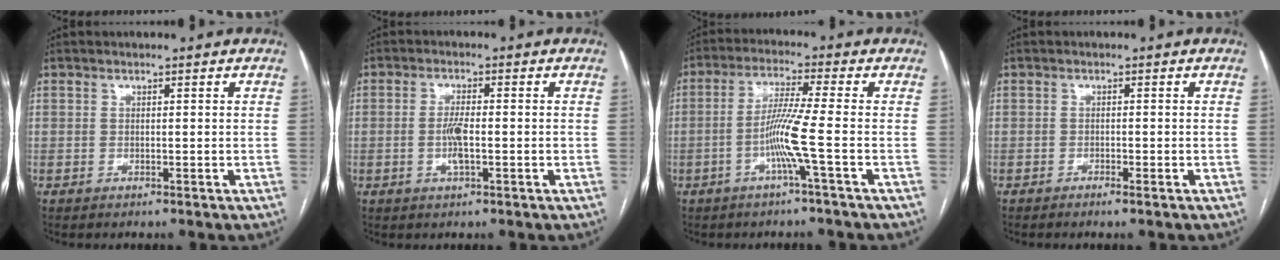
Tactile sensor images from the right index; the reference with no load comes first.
{"total": 3.6, "force": [-0.8, 0.8, 3.4], "torque": [-0.072, -0.003, -0.014]}
{"total": 6.9, "force": [-2.2, -1.6, 6.4], "torque": [-0.127, 0.001, -0.047]}
{"total": 1.1, "force": [-0.8, 0.0, 0.7], "torque": [-0.017, -0.001, -0.013]}